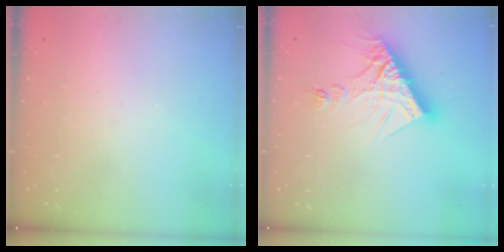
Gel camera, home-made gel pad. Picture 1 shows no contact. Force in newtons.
{"total": 15.0, "press": 14.9, "slide": 1.6}